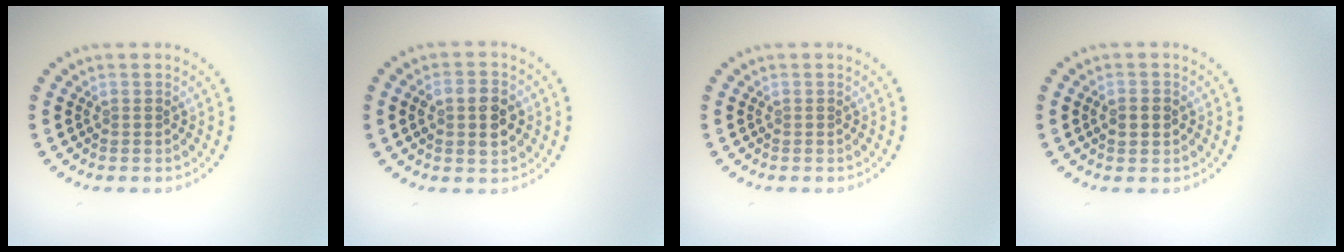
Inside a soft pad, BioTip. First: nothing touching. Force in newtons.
{"total": 3.8, "press": 3.7, "slide": 0.3}
{"total": 0.0}
{"total": 2.1, "press": 2.1, "slide": 0.0}